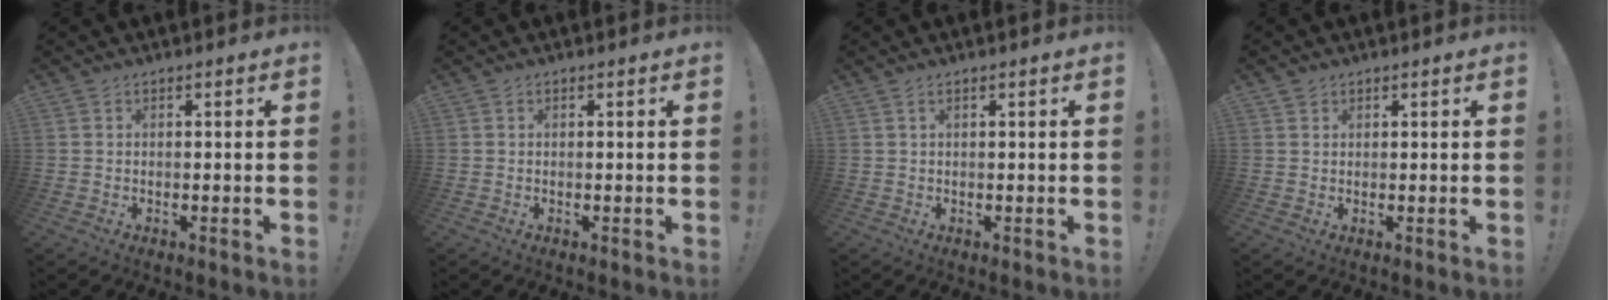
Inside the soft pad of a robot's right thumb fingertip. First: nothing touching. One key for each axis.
{"total": 0.0}
{"total": 1.0, "fx": 0.3, "fy": 0.0, "fz": 0.9, "tx": -0.025, "ty": 0.003, "tz": 0.006}
{"total": 1.1, "fx": 0.8, "fy": 0.7, "fz": 0.1, "tx": 0.003, "ty": -0.002, "tz": 0.015}